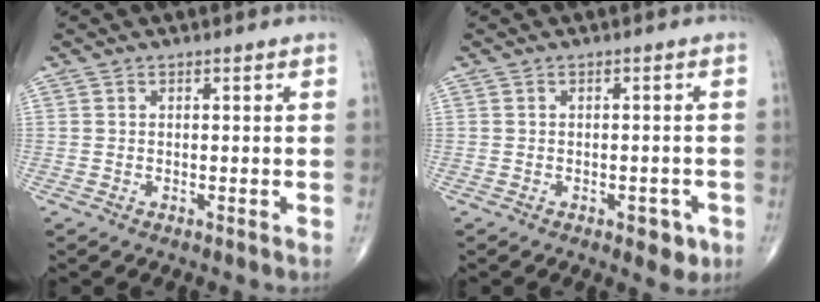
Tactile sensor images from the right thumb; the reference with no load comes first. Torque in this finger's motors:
{"motor_torque": [0.39, 0.56, -0.07, -0.47, 0.04]}